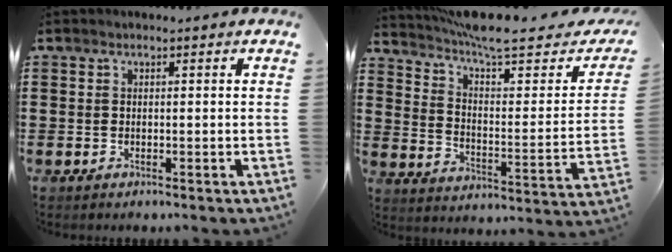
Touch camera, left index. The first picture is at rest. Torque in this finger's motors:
{"motor_torque": [1.09, -1.04, 0.54, 0.18]}